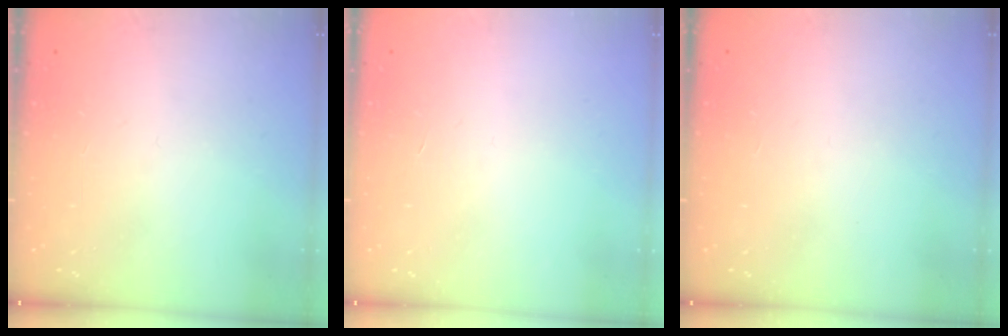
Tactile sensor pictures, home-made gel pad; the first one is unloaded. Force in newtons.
{"total": 1.7, "press": 1.7, "slide": 0.1}
{"total": 1.5, "press": 1.5, "slide": 0.1}